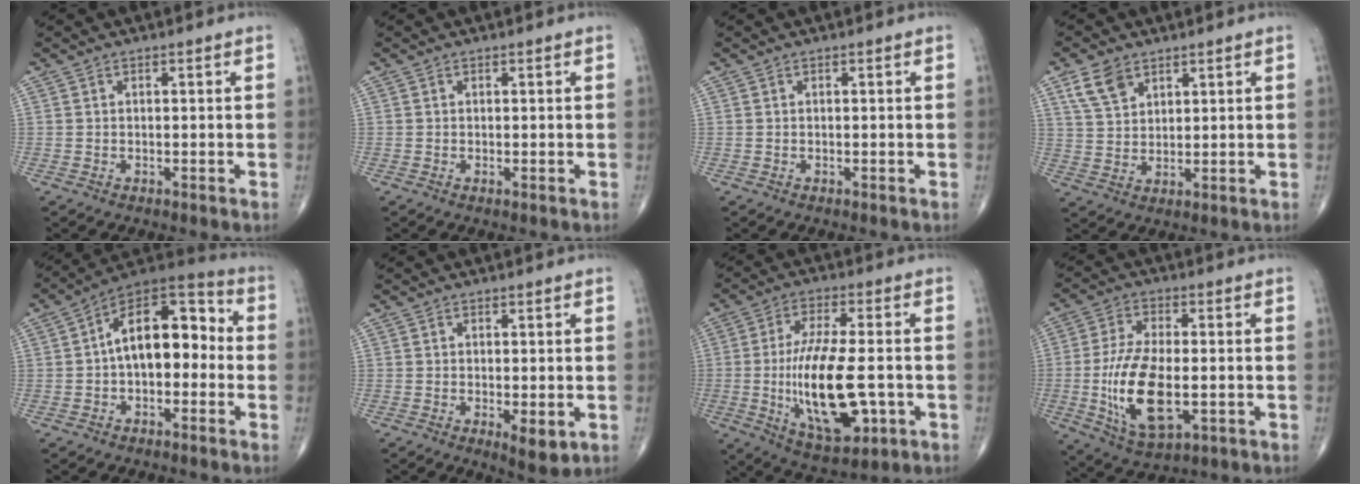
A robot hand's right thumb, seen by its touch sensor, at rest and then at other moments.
{"total": 0.0}
{"total": 0.0}
{"total": 6.3, "force": [3.7, 3.9, 3.2], "torque": [-0.050, -0.014, 0.078]}
{"total": 15.1, "force": [-0.1, 8.6, 12.5], "torque": [-0.158, 0.050, -0.019]}
{"total": 4.3, "force": [-1.1, 1.6, 3.9], "torque": [-0.053, -0.013, -0.014]}
{"total": 17.8, "force": [-3.1, 7.0, 16.1], "torque": [-0.284, -0.001, -0.040]}
{"total": 15.0, "force": [-2.6, 6.9, 13.0], "torque": [-0.250, -0.005, -0.039]}